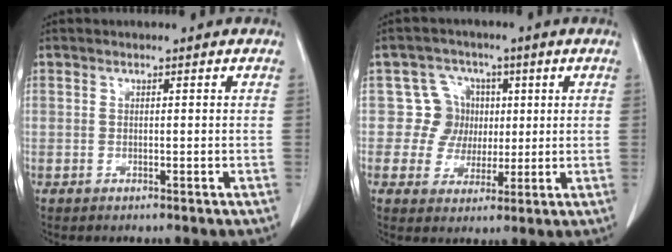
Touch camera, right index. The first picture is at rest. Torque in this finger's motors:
{"motor_torque": [0.00, -0.04, 0.00, -0.03]}